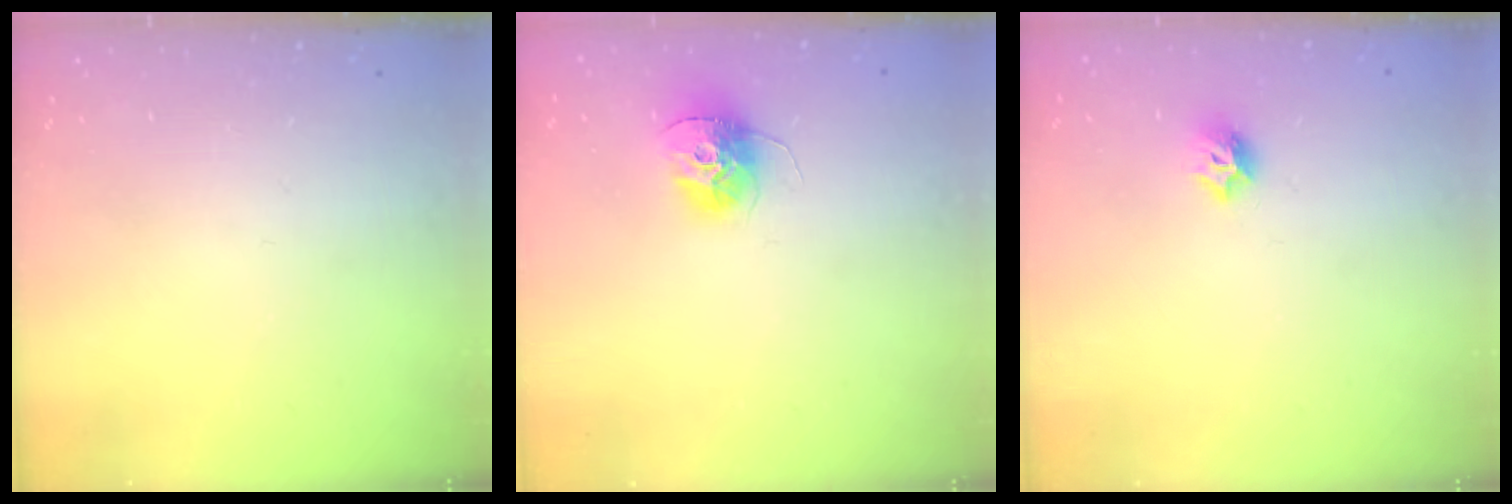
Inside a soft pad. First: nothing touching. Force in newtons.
{"total": 12.3, "press": 12.3, "slide": 1.0}
{"total": 6.7, "press": 6.6, "slide": 1.1}